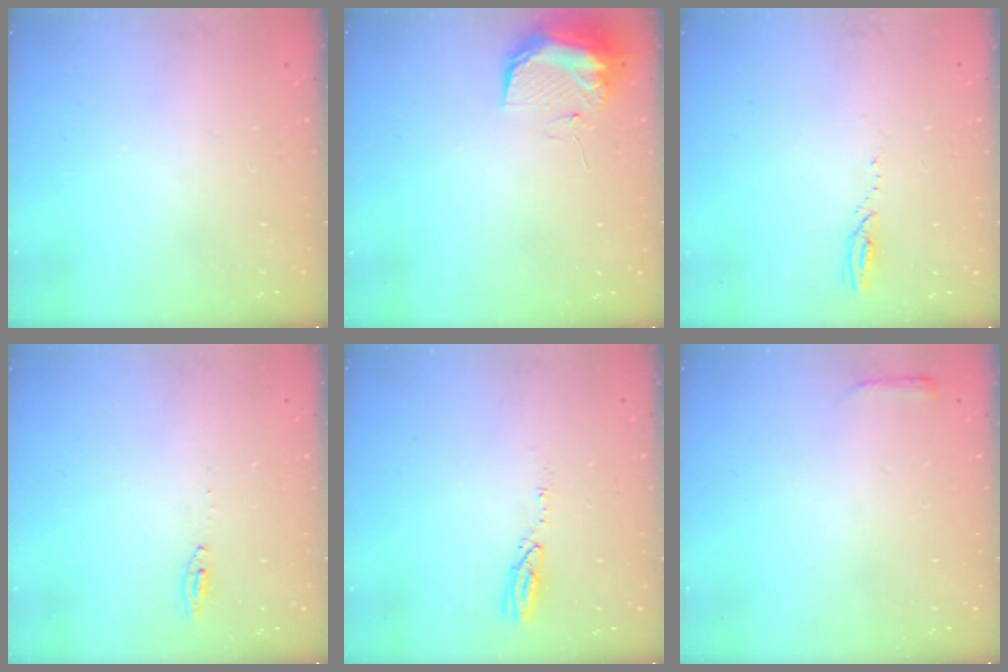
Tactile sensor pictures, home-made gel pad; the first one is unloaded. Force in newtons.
{"total": 9.6, "press": 9.6, "slide": 1.2}
{"total": 2.3, "press": 2.3, "slide": 0.3}
{"total": 3.3, "press": 3.3, "slide": 0.3}
{"total": 3.6, "press": 3.6, "slide": 0.3}
{"total": 2.4, "press": 2.3, "slide": 0.6}